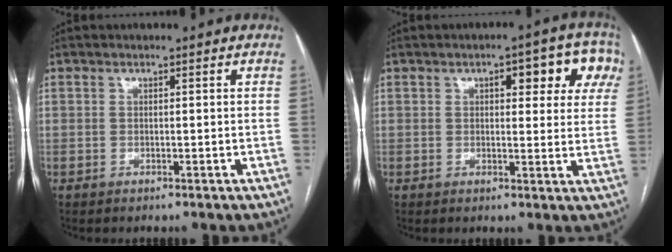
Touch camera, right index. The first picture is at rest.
{"total": 9.2, "force": [3.9, 3.7, 7.5], "torque": [-0.071, 0.024, 0.040]}